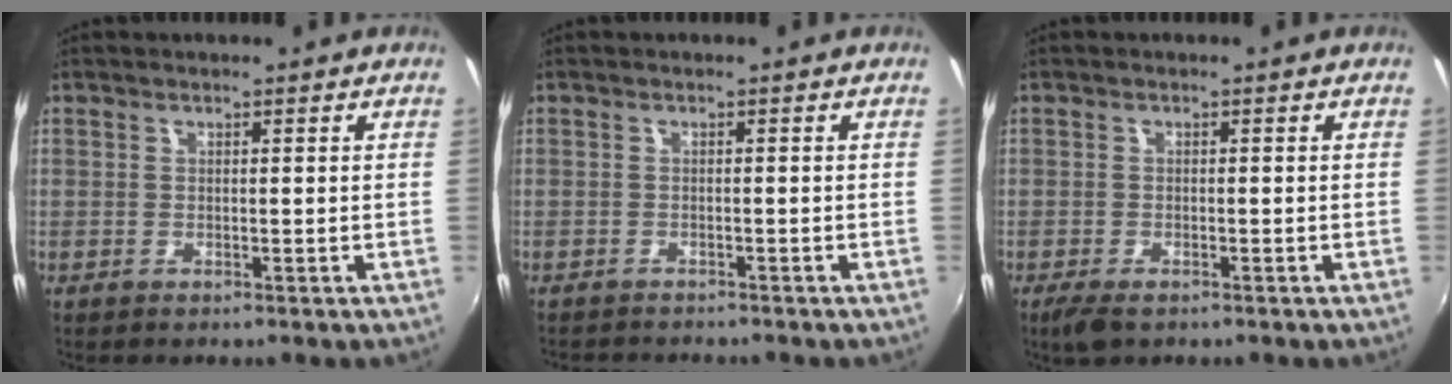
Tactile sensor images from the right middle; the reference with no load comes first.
{"total": 2.9, "force": [-2.8, 0.5, 0.6], "torque": [-0.024, -0.017, -0.047]}
{"total": 3.6, "force": [-2.4, 1.4, 2.3], "torque": [-0.052, -0.015, -0.043]}